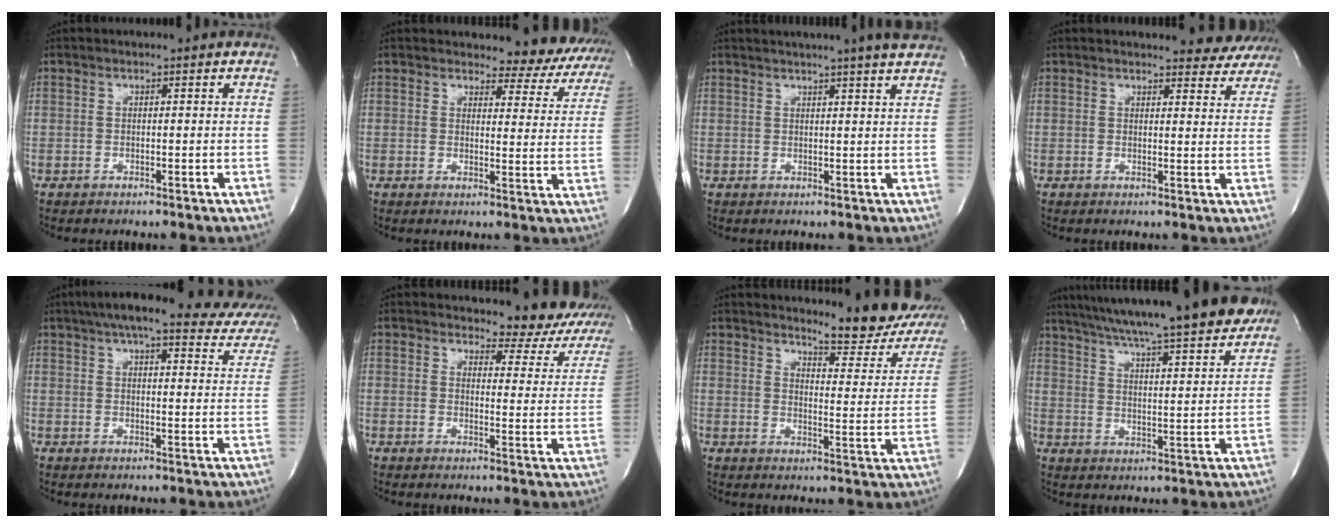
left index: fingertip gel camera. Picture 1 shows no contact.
{"total": 10.1, "force": [9.6, 2.9, 0.1], "torque": [0.032, -0.042, 0.080]}
{"total": 8.1, "force": [7.0, -1.2, 3.8], "torque": [-0.052, 0.011, 0.071]}
{"total": 8.3, "force": [8.1, 1.9, 0.9], "torque": [0.013, -0.019, 0.066]}
{"total": 22.6, "force": [19.7, 4.6, 10.2], "torque": [-0.140, -0.002, 0.227]}
{"total": 10.4, "force": [9.8, 3.3, 1.0], "torque": [0.020, -0.041, 0.084]}
{"total": 14.4, "force": [12.9, 3.0, 5.5], "torque": [-0.051, -0.053, 0.138]}
{"total": 23.3, "force": [20.2, 0.6, 11.6], "torque": [-0.189, -0.012, 0.282]}